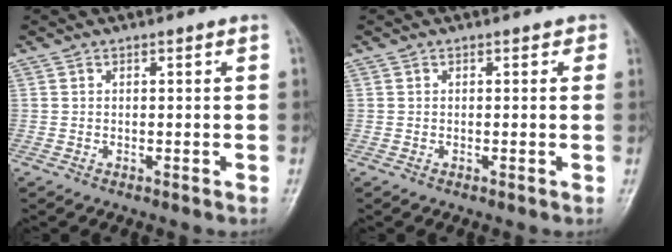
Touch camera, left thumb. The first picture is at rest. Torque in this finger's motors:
{"motor_torque": [0.07, 0.13, -0.13, -0.21, 0.04]}